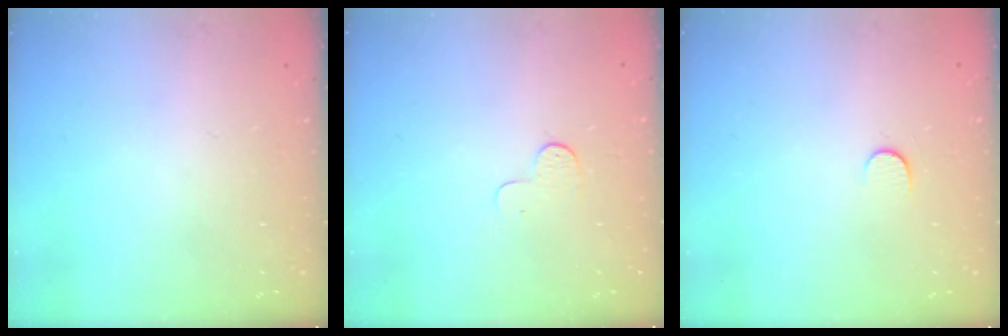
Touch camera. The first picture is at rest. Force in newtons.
{"total": 3.9, "press": 3.9, "slide": 0.4}
{"total": 5.0, "press": 4.9, "slide": 0.6}